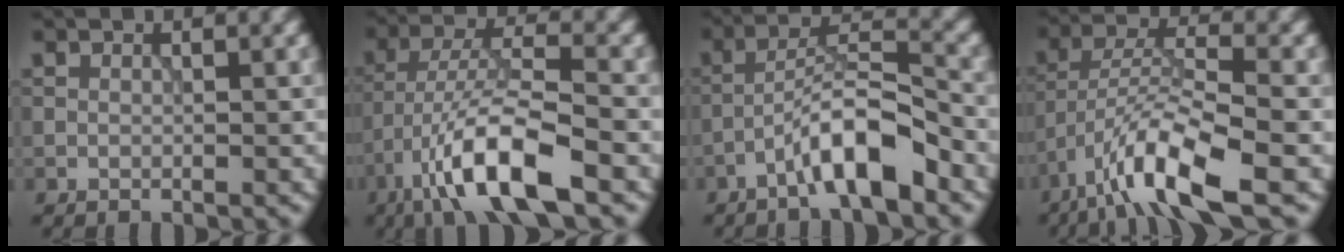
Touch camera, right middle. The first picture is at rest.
{"total": 8.8, "force": [-5.0, 2.0, 7.0], "torque": [-0.123, 0.009, -0.096]}
{"total": 6.0, "force": [-3.6, 1.1, 4.7], "torque": [-0.078, 0.020, -0.065]}
{"total": 8.5, "force": [-5.0, 2.1, 6.6], "torque": [-0.114, 0.007, -0.098]}